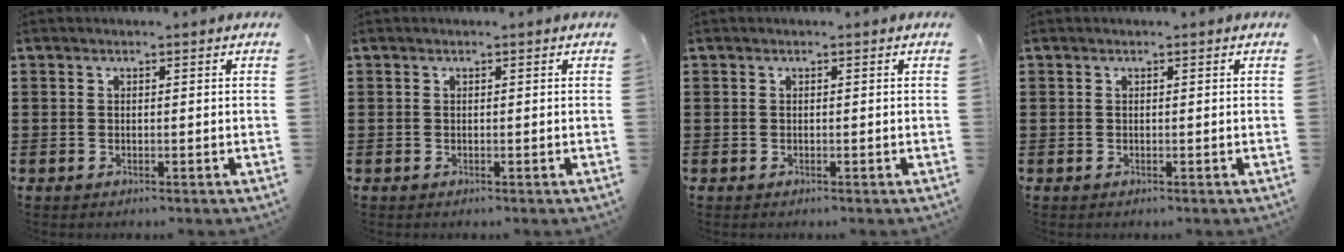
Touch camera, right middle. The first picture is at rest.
{"total": 0.0}
{"total": 0.0}
{"total": 0.0}